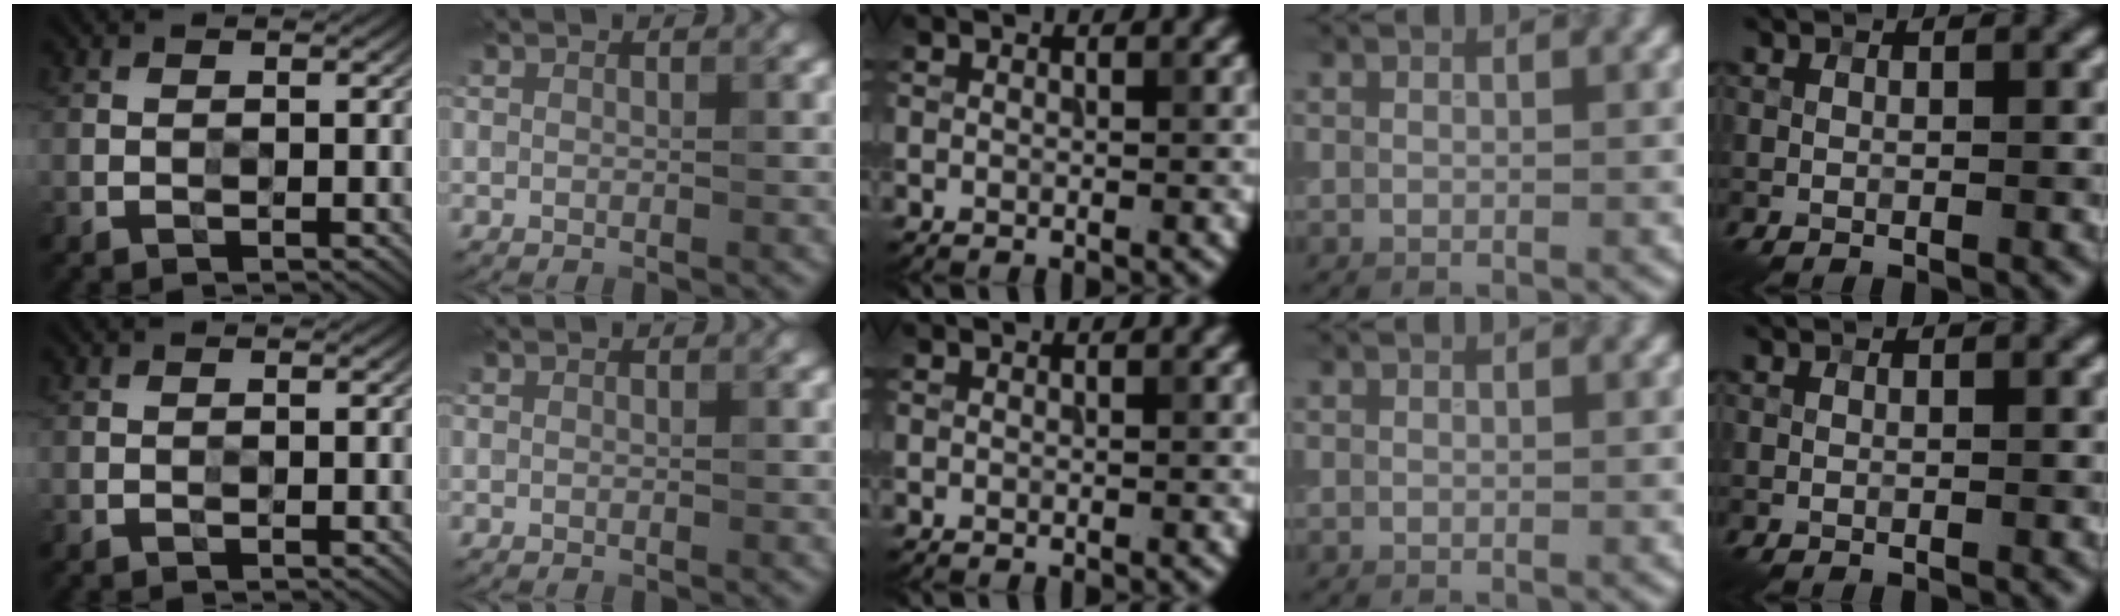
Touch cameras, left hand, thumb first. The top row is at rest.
{}